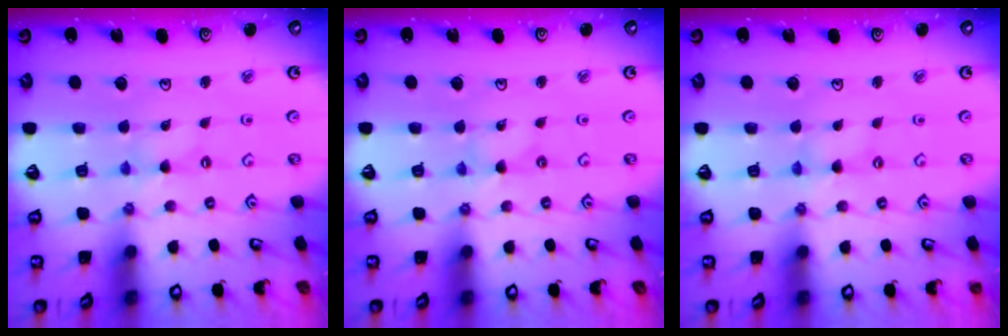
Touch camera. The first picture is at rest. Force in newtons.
{"total": 0.0}
{"total": 0.9, "press": 0.8, "slide": 0.2}